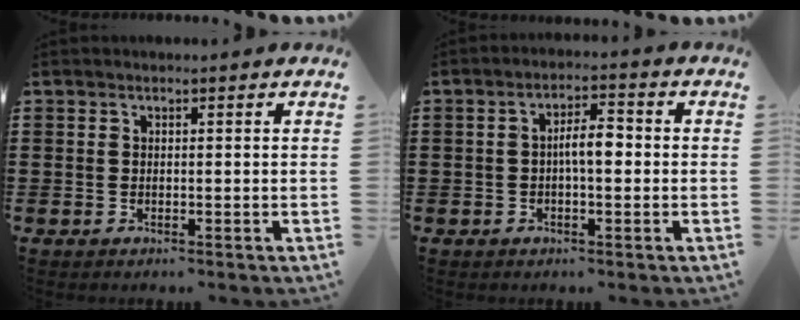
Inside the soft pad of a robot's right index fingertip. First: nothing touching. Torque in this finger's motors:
{"motor_torque": [1.02, -0.34, 0.28, 0.14]}